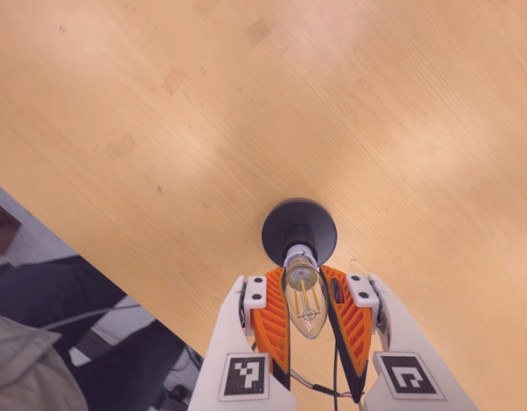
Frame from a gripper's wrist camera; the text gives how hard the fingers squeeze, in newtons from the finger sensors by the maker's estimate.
{"total": 19.2, "left": 19.2, "right": 19.3}